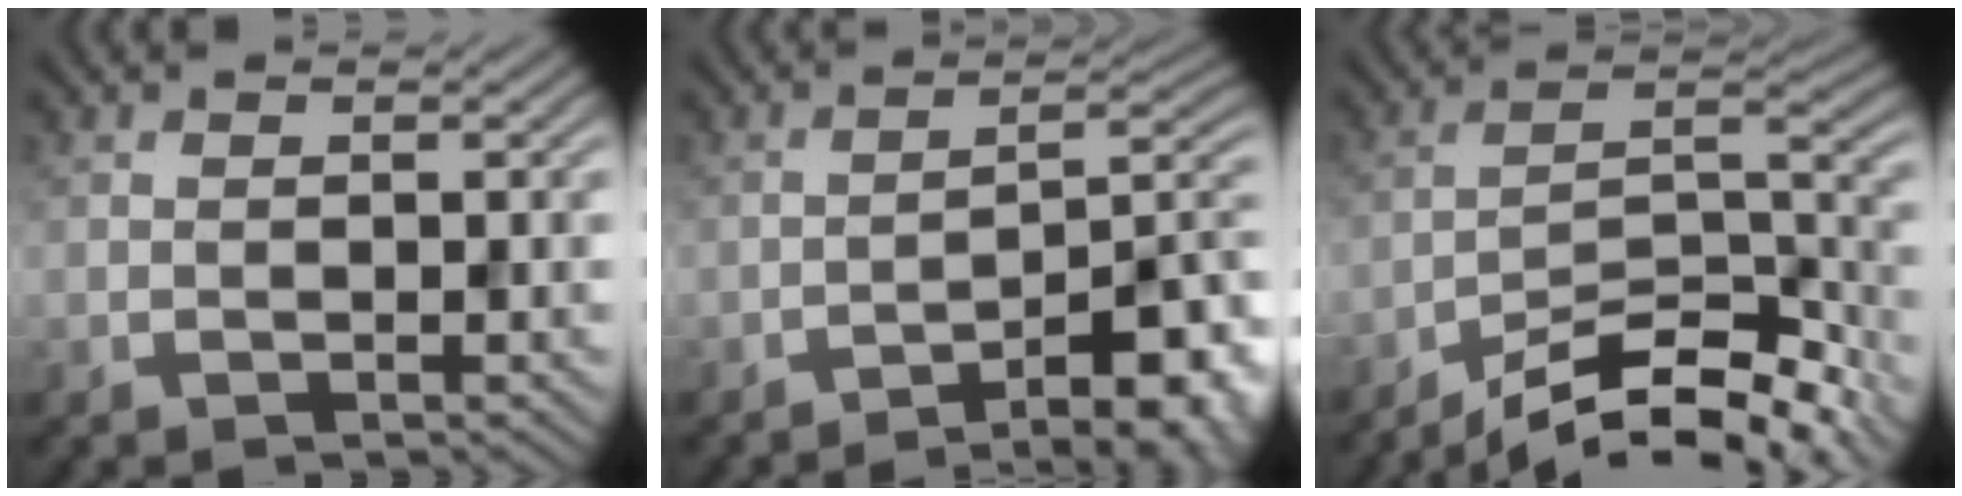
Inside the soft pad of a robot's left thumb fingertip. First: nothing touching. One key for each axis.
{"total": 10.4, "fx": -7.1, "fy": 2.5, "fz": 7.1, "tx": -0.092, "ty": 0.011, "tz": -0.106}
{"total": 14.2, "fx": -11.6, "fy": 3.1, "fz": 7.5, "tx": -0.130, "ty": 0.004, "tz": -0.191}